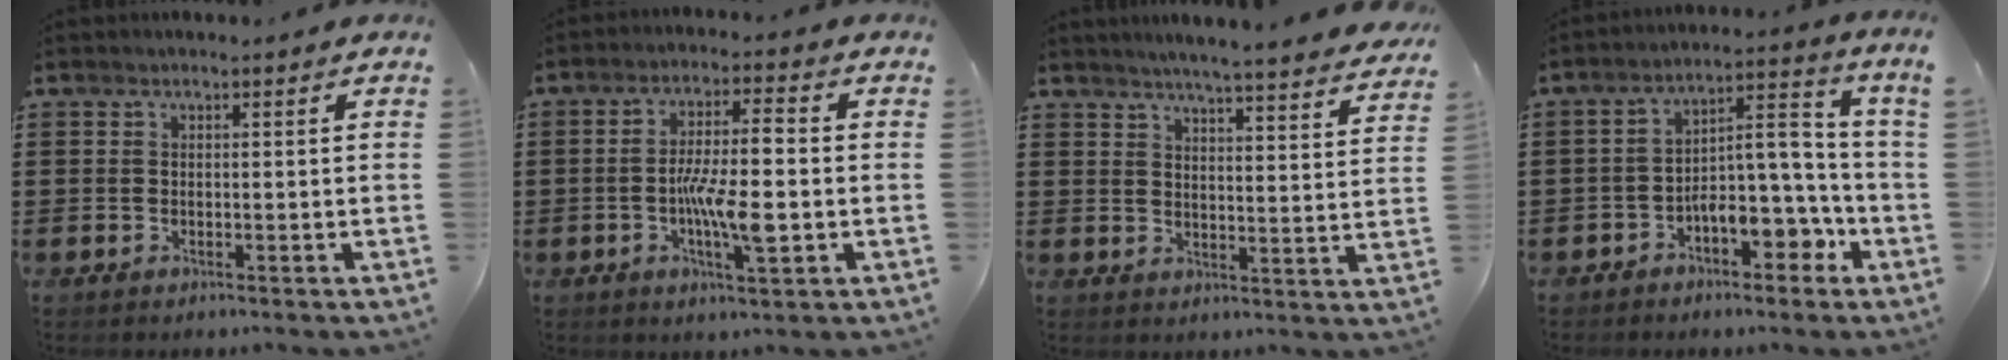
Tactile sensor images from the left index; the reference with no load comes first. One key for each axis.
{"total": 8.0, "fx": -1.5, "fy": 1.8, "fz": 7.7, "tx": -0.150, "ty": -0.004, "tz": -0.032}
{"total": 4.2, "fx": 4.1, "fy": -0.5, "fz": 0.9, "tx": -0.037, "ty": -0.027, "tz": 0.068}
{"total": 7.9, "fx": -4.1, "fy": 2.5, "fz": 6.3, "tx": -0.098, "ty": 0.003, "tz": -0.076}